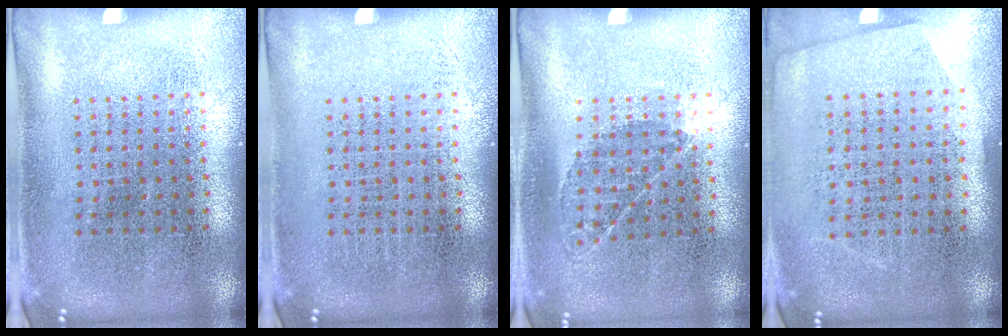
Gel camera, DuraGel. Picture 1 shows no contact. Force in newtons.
{"total": 0.0}
{"total": 0.9, "press": 0.6, "slide": 0.7}
{"total": 0.5, "press": 0.0, "slide": 0.5}